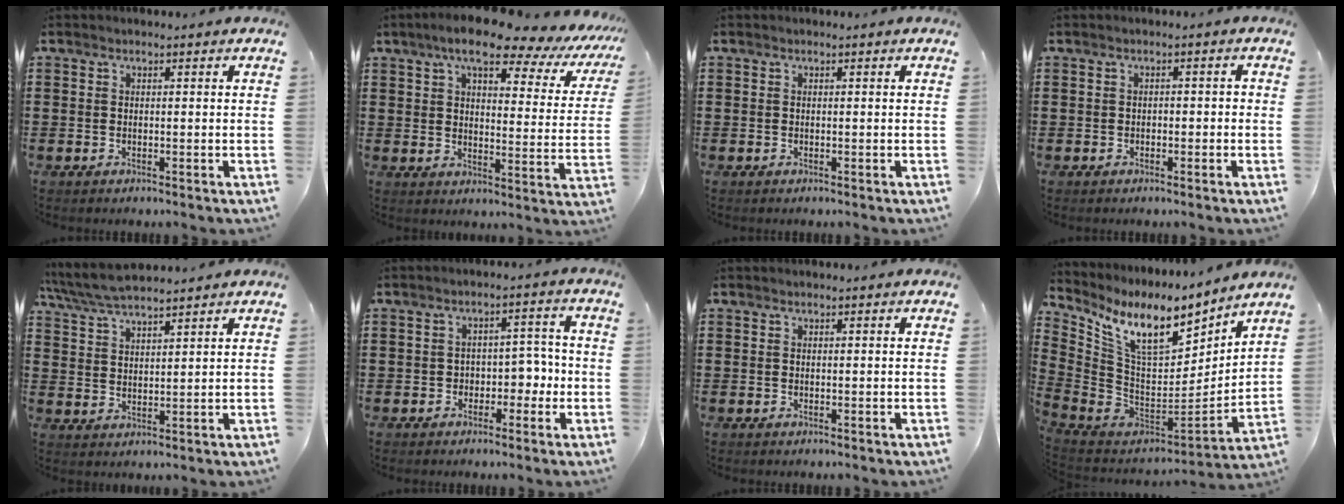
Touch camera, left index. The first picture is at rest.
{"total": 9.8, "force": [7.6, 1.8, 5.9], "torque": [-0.111, -0.037, 0.123]}
{"total": 0.0}
{"total": 1.0, "force": [-0.7, 0.5, 0.5], "torque": [-0.014, 0.002, -0.017]}
{"total": 4.9, "force": [4.5, 0.7, 1.8], "torque": [-0.050, -0.013, 0.083]}
{"total": 3.8, "force": [-1.1, 2.9, 2.2], "torque": [-0.043, 0.005, -0.029]}
{"total": 0.0}
{"total": 11.6, "force": [7.9, 3.8, 7.7], "torque": [-0.174, -0.052, 0.139]}